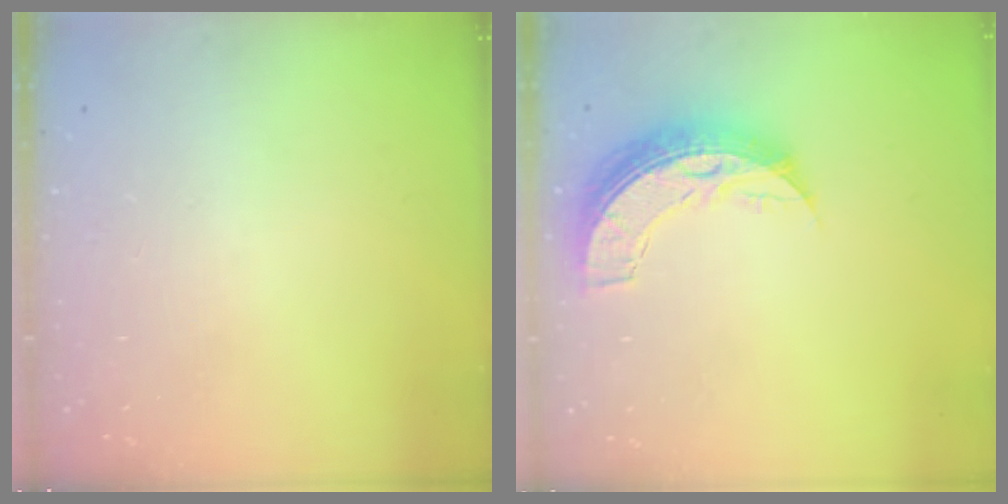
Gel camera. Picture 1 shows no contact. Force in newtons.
{"total": 9.8, "press": 9.8, "slide": 0.8}